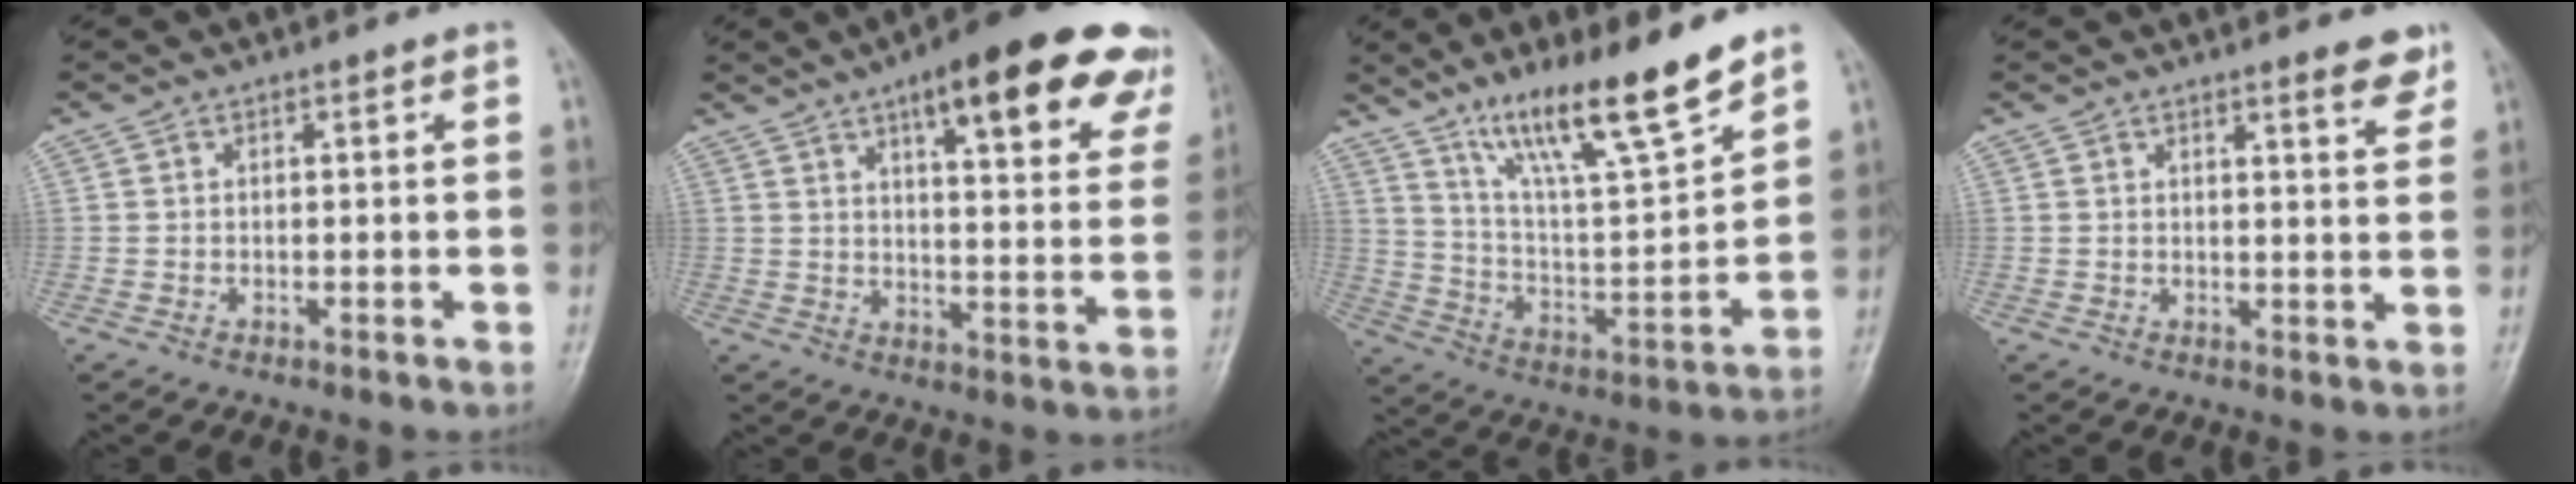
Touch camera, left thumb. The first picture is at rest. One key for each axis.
{"total": 22.7, "fx": 13.9, "fy": 6.3, "fz": 16.8, "tx": -0.189, "ty": -0.034, "tz": 0.172}
{"total": 17.9, "fx": 12.8, "fy": 2.8, "fz": 12.1, "tx": -0.184, "ty": -0.073, "tz": 0.231}
{"total": 4.3, "fx": 3.1, "fy": 0.7, "fz": 2.9, "tx": -0.026, "ty": -0.021, "tz": 0.039}